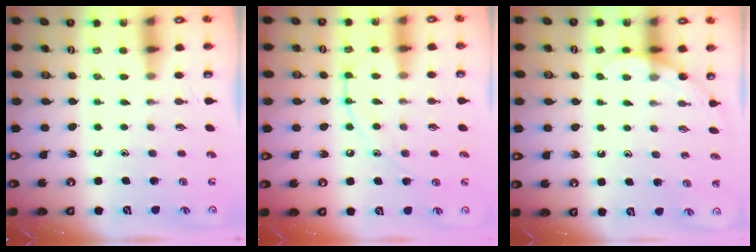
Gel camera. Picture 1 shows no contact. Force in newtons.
{"total": 10.1, "press": 10.1, "slide": 0.9}
{"total": 4.0, "press": 4.0, "slide": 0.3}